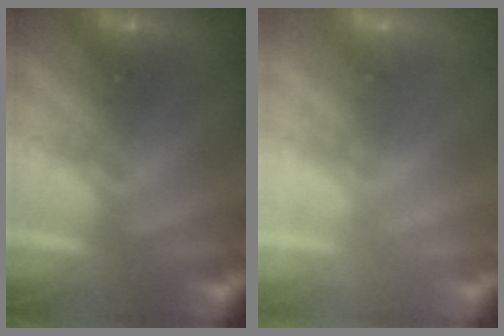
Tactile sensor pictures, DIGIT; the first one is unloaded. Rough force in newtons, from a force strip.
{"total": 2.2}